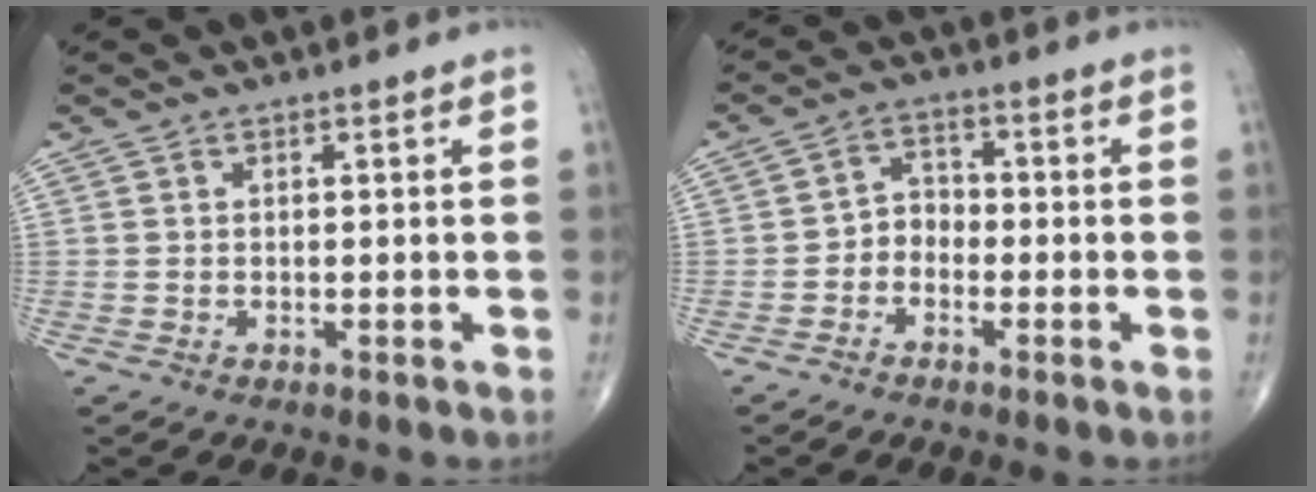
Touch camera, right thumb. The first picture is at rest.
{"total": 3.8, "force": [-1.8, 3.0, 1.7], "torque": [-0.007, 0.024, -0.044]}